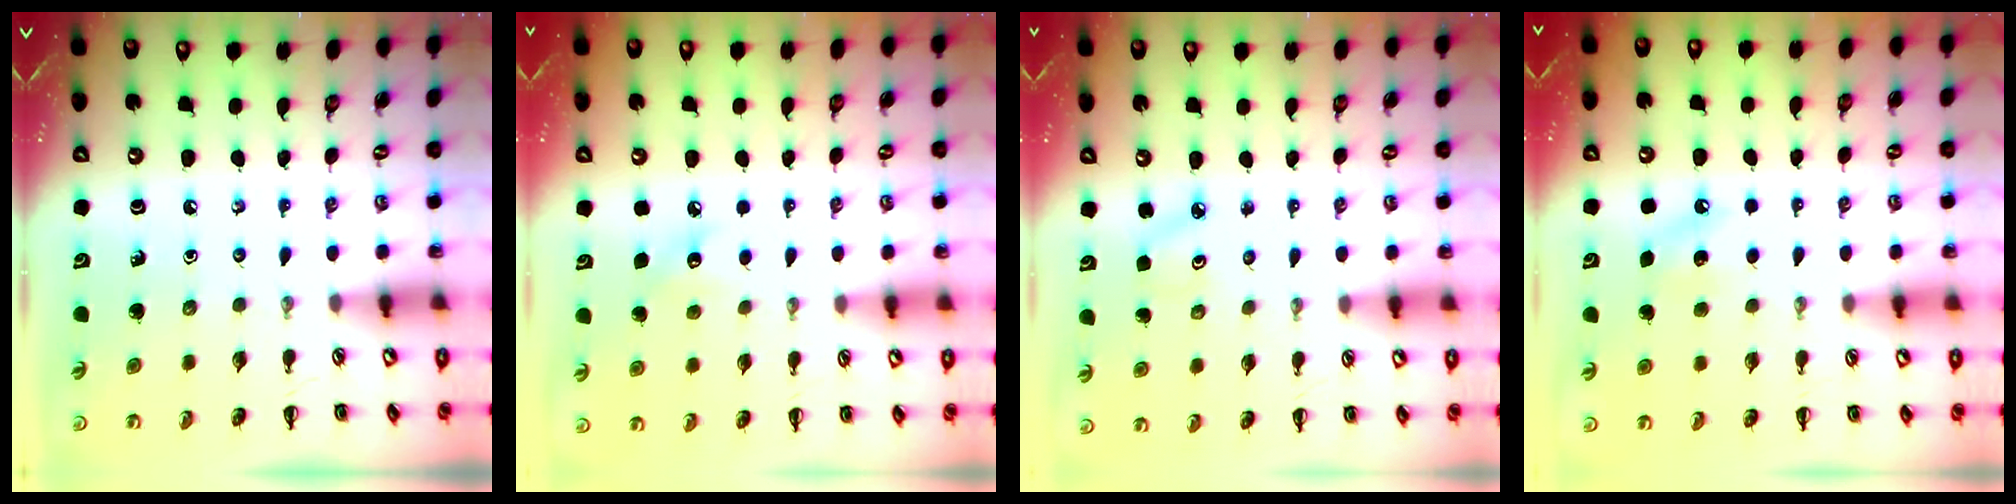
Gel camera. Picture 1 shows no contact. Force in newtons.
{"total": 5.9, "press": 5.7, "slide": 1.6}
{"total": 2.3, "press": 2.2, "slide": 0.5}
{"total": 6.8, "press": 6.5, "slide": 1.9}